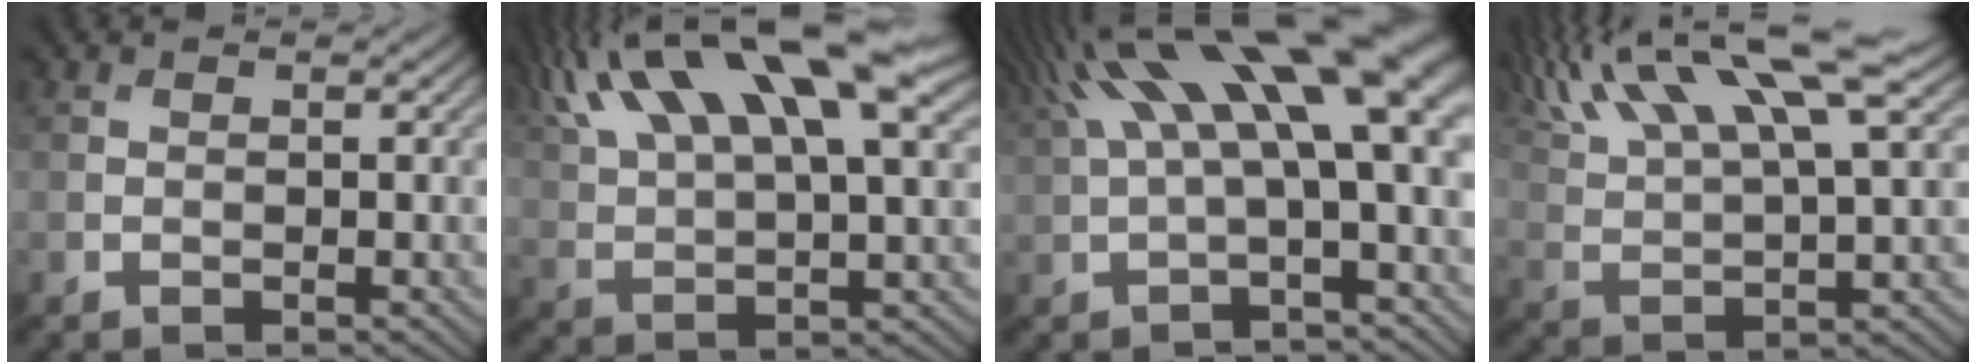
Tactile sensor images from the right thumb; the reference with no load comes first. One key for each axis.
{"total": 17.6, "fx": 10.2, "fy": 5.7, "fz": 13.2, "tx": -0.273, "ty": 0.036, "tz": 0.173}
{"total": 15.1, "fx": 4.5, "fy": 4.4, "fz": 13.7, "tx": -0.251, "ty": 0.020, "tz": 0.090}
{"total": 15.5, "fx": 9.9, "fy": 4.3, "fz": 11.2, "tx": -0.224, "ty": 0.025, "tz": 0.165}